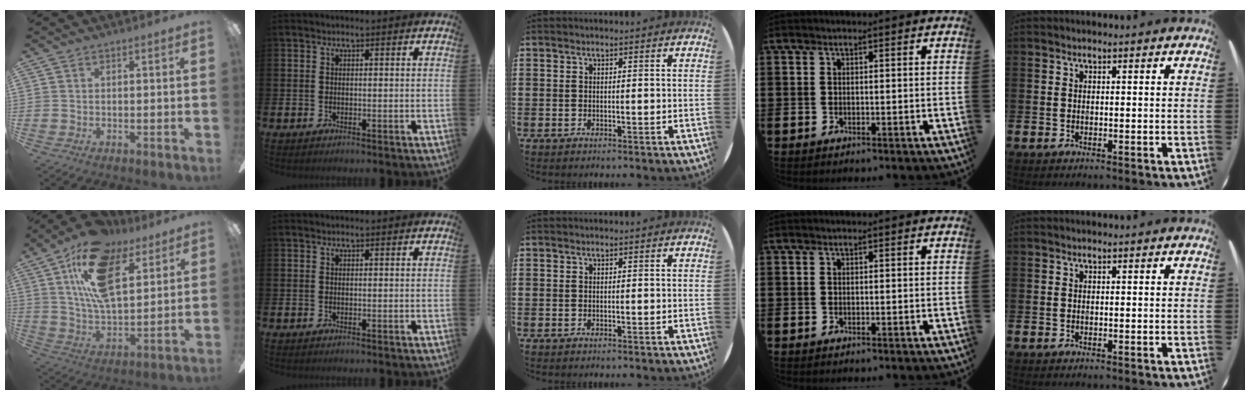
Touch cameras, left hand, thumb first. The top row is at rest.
{"thumb": {"total": 21.3, "force": [11.6, 10.2, 14.7], "torque": [-0.271, -0.039, 0.201]}}